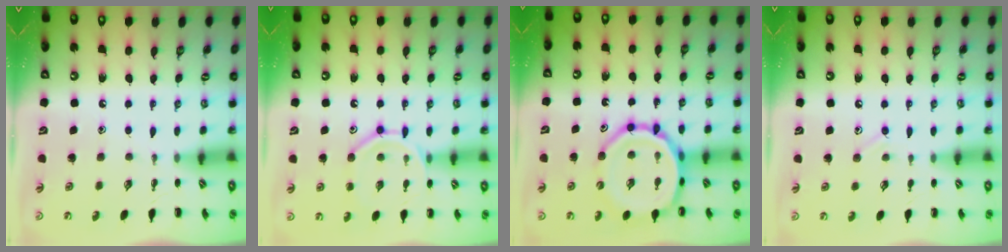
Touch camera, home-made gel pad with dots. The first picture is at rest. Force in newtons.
{"total": 11.6, "press": 11.5, "slide": 1.1}
{"total": 14.3, "press": 14.0, "slide": 2.5}
{"total": 4.8, "press": 4.6, "slide": 1.5}